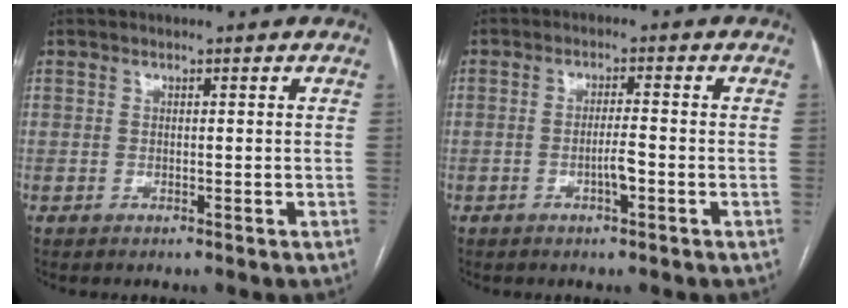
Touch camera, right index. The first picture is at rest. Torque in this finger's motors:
{"motor_torque": [-0.07, 0.10, -0.08, 0.00]}